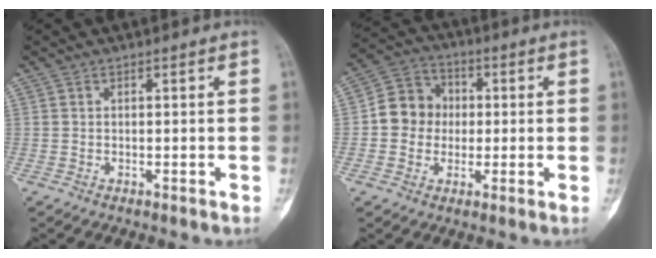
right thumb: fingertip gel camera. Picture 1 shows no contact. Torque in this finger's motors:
{"motor_torque": [1.04, 1.11, 0.25, -0.31, 0.07]}